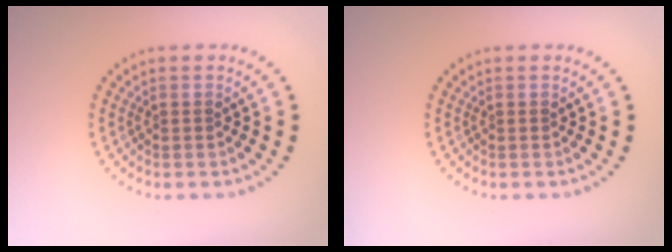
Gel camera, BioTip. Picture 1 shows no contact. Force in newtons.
{"total": 0.0}